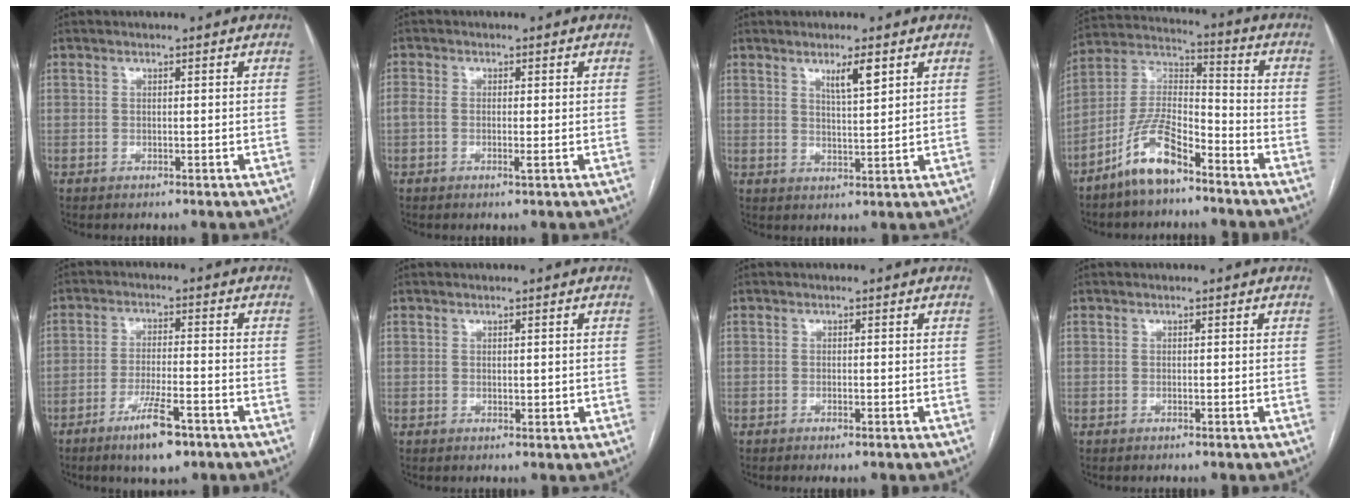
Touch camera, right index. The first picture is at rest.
{"total": 2.4, "force": [-0.5, 0.9, 2.2], "torque": [-0.049, 0.000, -0.009]}
{"total": 4.2, "force": [2.5, 0.4, 3.3], "torque": [-0.058, -0.005, 0.044]}
{"total": 11.5, "force": [-7.8, 3.6, 7.6], "torque": [-0.165, 0.009, -0.150]}
{"total": 7.8, "force": [-5.0, 1.4, 5.9], "torque": [-0.107, -0.010, -0.080]}
{"total": 1.2, "force": [0.1, 0.7, 1.0], "torque": [-0.013, -0.002, 0.003]}
{"total": 1.2, "force": [-0.9, 0.1, 0.8], "torque": [-0.013, -0.002, -0.011]}
{"total": 0.0}